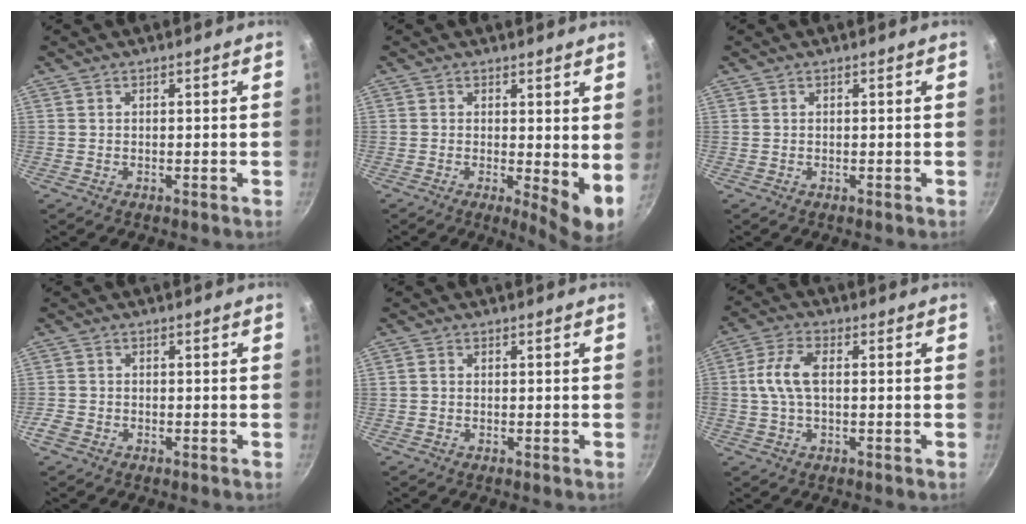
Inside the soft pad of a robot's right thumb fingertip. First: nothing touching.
{"total": 6.0, "force": [0.5, 2.1, 5.6], "torque": [-0.076, -0.018, 0.007]}
{"total": 0.0}
{"total": 2.4, "force": [-1.4, 1.6, 1.0], "torque": [-0.028, 0.006, -0.031]}
{"total": 0.8, "force": [-0.1, 0.7, 0.4], "torque": [-0.007, 0.004, -0.003]}
{"total": 7.4, "force": [0.4, 3.7, 6.4], "torque": [-0.138, 0.018, 0.002]}